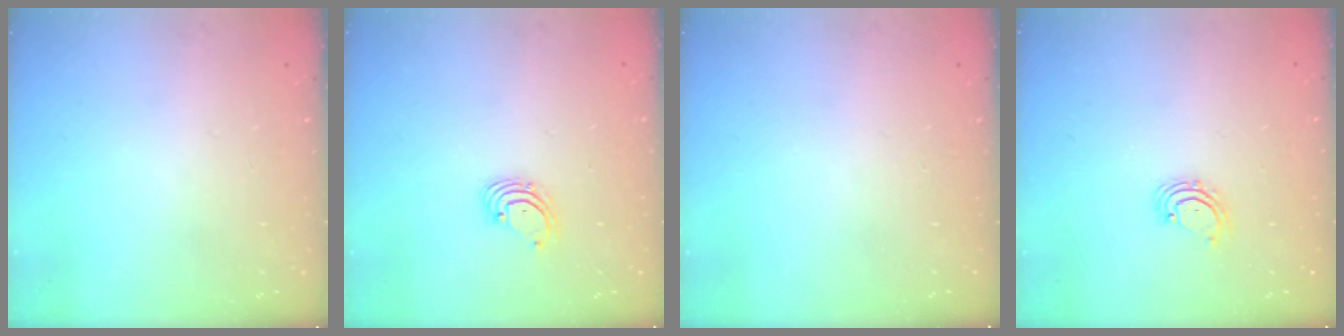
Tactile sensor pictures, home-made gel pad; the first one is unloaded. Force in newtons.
{"total": 1.8, "press": 1.8, "slide": 0.2}
{"total": 0.0}
{"total": 2.8, "press": 2.8, "slide": 0.2}